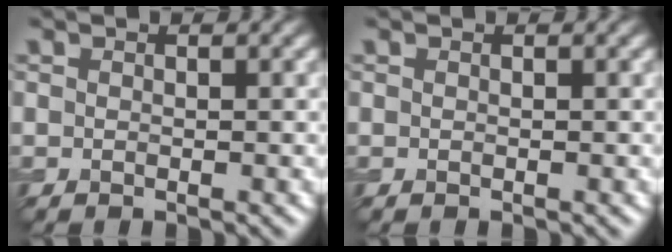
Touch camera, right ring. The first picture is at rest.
{"total": 0.0}